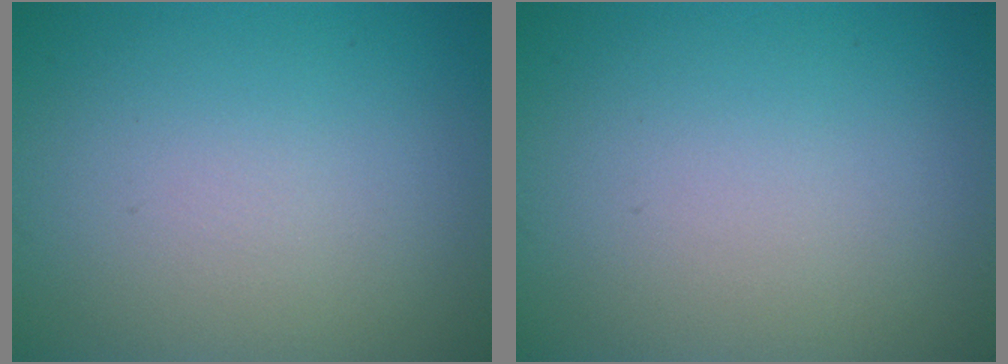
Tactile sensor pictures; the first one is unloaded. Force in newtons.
{"total": 0.0}